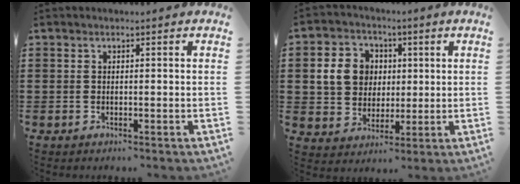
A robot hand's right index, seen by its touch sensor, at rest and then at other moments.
{"total": 7.9, "force": [1.3, 7.1, 3.4], "torque": [-0.093, 0.019, 0.021]}